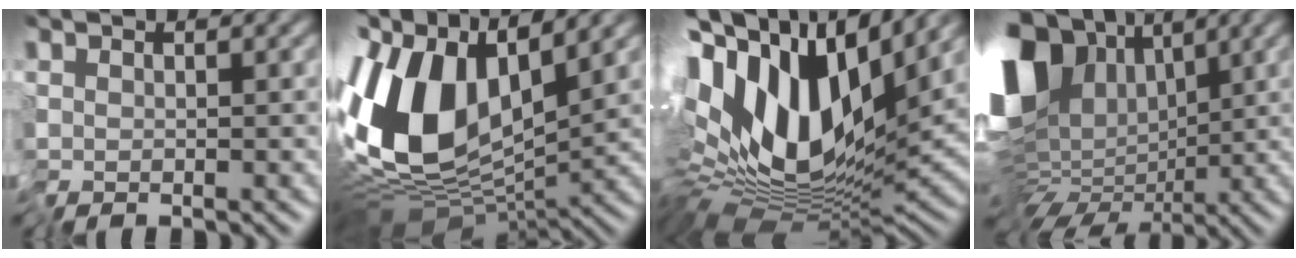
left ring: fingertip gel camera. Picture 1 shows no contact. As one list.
[{"total": 13.1, "force": [0.9, 6.9, 11.1], "torque": [-0.240, 0.007, 0.013]}, {"total": 15.4, "force": [5.1, 7.5, 12.5], "torque": [-0.236, 0.006, 0.091]}, {"total": 14.6, "force": [1.6, 9.8, 10.7], "torque": [-0.195, 0.000, 0.058]}]